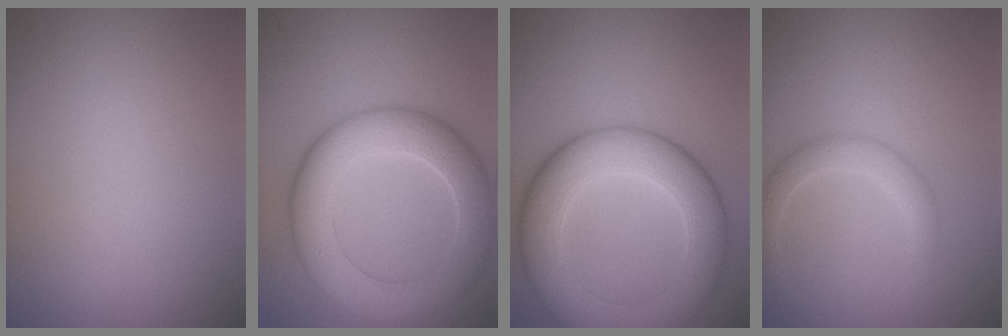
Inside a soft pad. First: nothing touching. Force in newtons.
{"total": 7.7, "press": 7.7, "slide": 0.2}
{"total": 8.7, "press": 8.7, "slide": 0.4}
{"total": 2.3, "press": 2.3, "slide": 0.2}